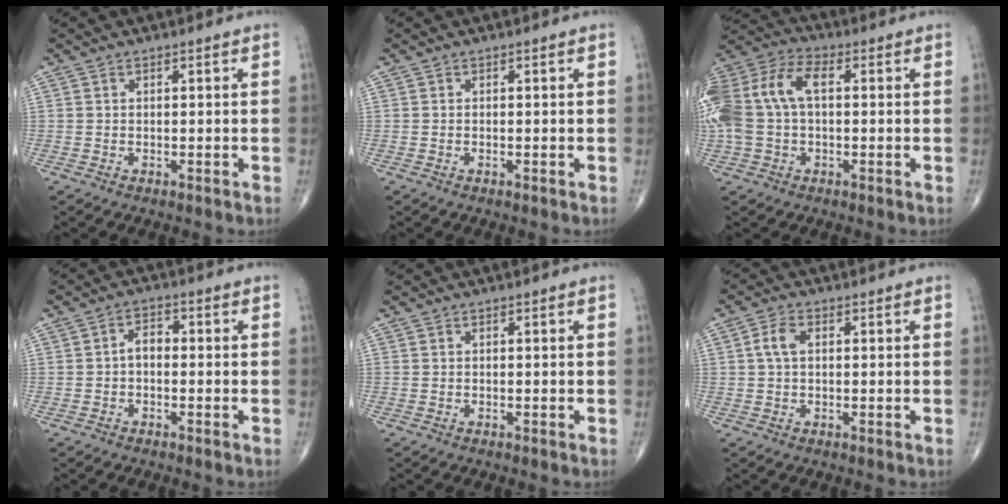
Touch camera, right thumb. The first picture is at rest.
{"total": 0.0}
{"total": 16.1, "force": [1.5, 9.8, 12.7], "torque": [-0.299, 0.041, 0.024]}
{"total": 3.1, "force": [-0.5, 2.0, 2.4], "torque": [-0.032, 0.016, -0.017]}
{"total": 0.0}
{"total": 3.4, "force": [0.5, 2.0, 2.7], "torque": [-0.059, 0.008, 0.007]}